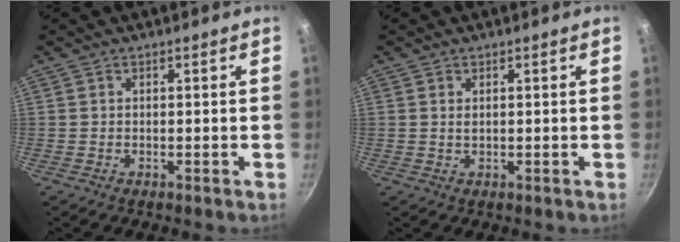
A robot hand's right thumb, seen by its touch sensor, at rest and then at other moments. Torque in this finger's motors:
{"motor_torque": [-0.43, 0.30, -0.16, 0.20, -0.04]}